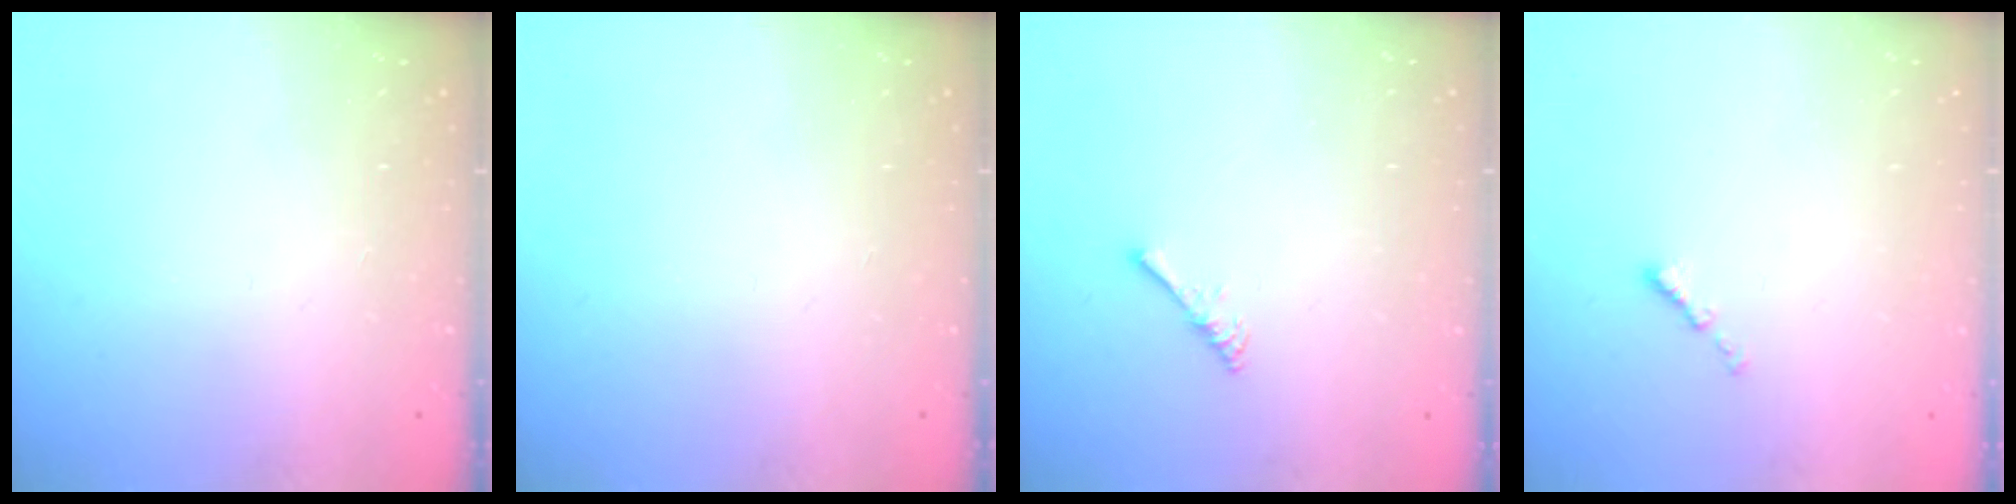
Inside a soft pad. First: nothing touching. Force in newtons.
{"total": 0.0}
{"total": 2.4, "press": 2.4, "slide": 0.4}
{"total": 0.0}